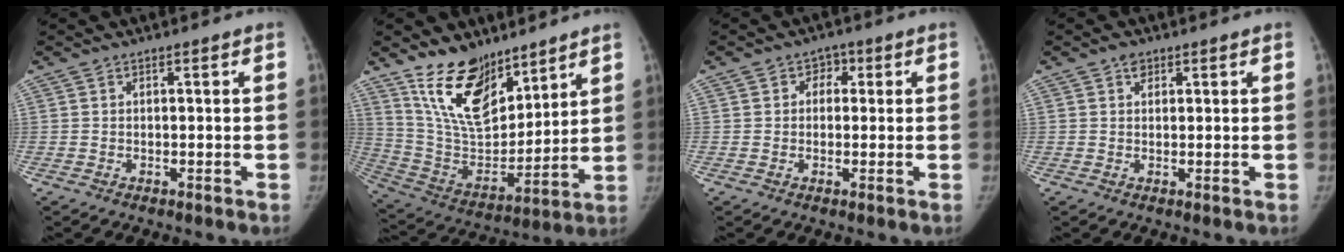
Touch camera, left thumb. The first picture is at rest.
{"total": 17.8, "force": [12.5, 8.5, 9.3], "torque": [-0.115, -0.080, 0.244]}
{"total": 3.2, "force": [0.7, 2.8, 1.4], "torque": [0.008, 0.006, 0.001]}
{"total": 1.8, "force": [1.0, 1.3, 0.7], "torque": [0.000, -0.003, 0.012]}